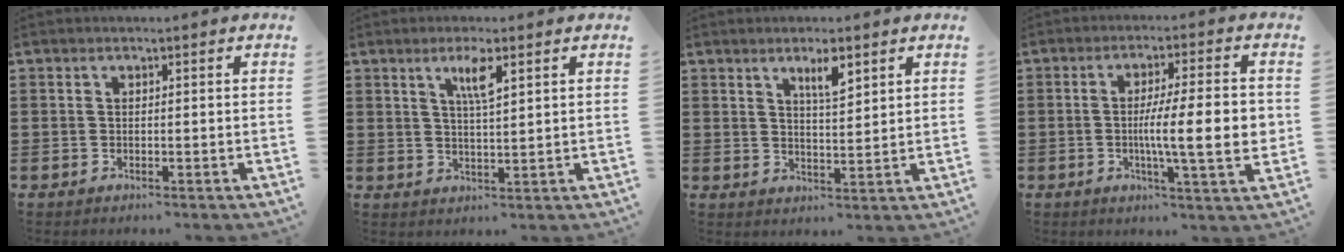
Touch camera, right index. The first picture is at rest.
{"total": 3.9, "force": [2.0, 0.4, 3.3], "torque": [-0.063, 0.000, 0.030]}
{"total": 4.1, "force": [2.7, 0.9, 3.0], "torque": [-0.049, -0.001, 0.043]}
{"total": 10.6, "force": [-0.9, 1.6, 10.5], "torque": [-0.160, -0.005, -0.019]}